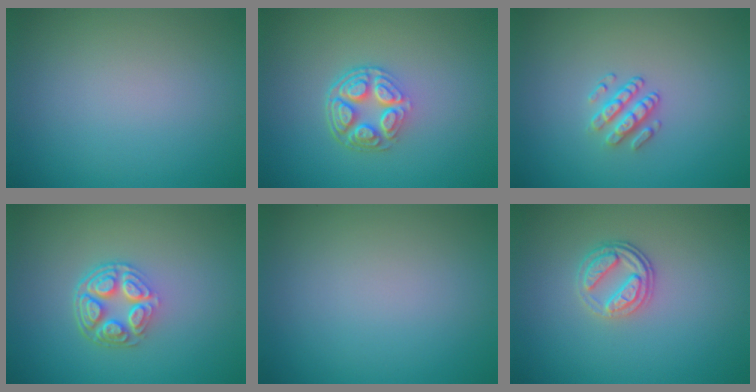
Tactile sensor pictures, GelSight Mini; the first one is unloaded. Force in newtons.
{"total": 4.7, "press": 3.3, "slide": 3.3}
{"total": 2.0, "press": 1.6, "slide": 1.3}
{"total": 4.7, "press": 3.3, "slide": 3.3}
{"total": 0.0}
{"total": 2.8, "press": 2.4, "slide": 1.3}